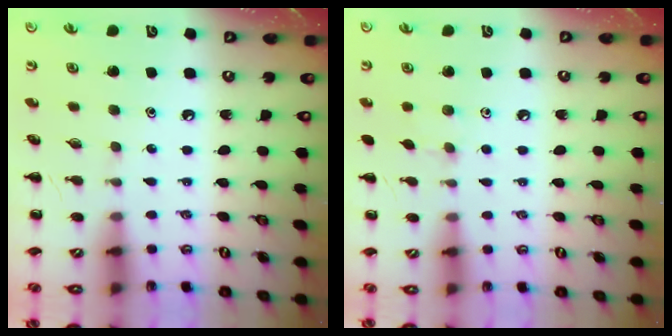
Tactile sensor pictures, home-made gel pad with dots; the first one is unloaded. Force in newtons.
{"total": 5.2, "press": 4.9, "slide": 1.6}